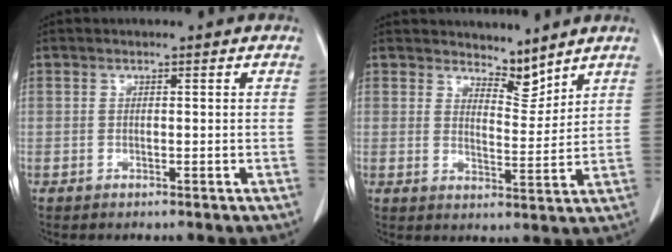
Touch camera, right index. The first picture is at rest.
{"total": 4.5, "force": [4.2, 1.3, 0.8], "torque": [-0.008, -0.010, 0.073]}